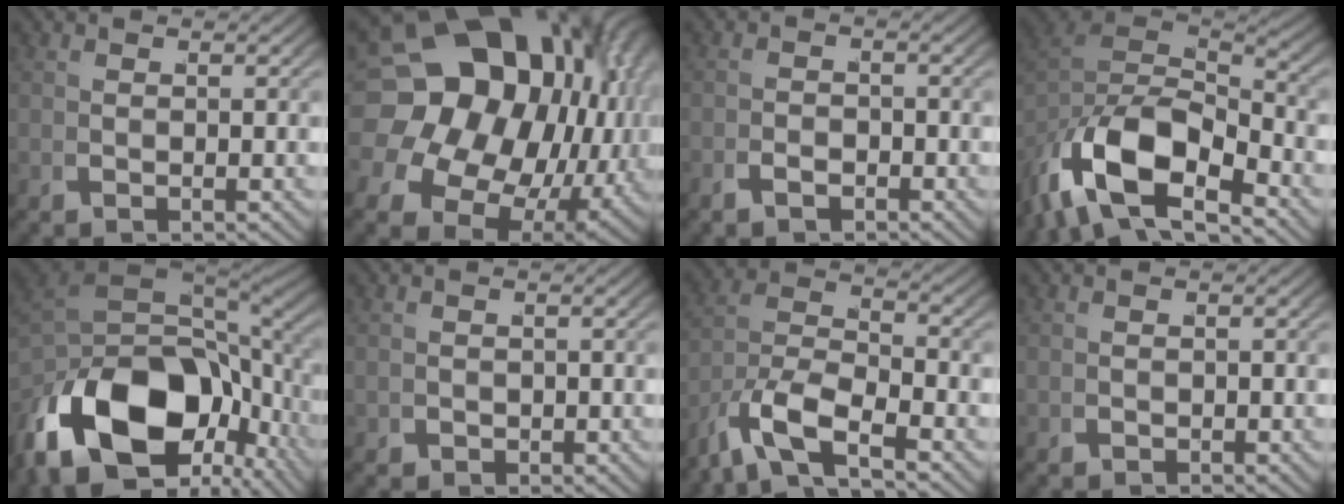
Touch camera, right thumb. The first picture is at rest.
{"total": 27.5, "force": [1.5, 20.5, 18.2], "torque": [-0.319, -0.025, 0.011]}
{"total": 1.3, "force": [-1.3, 0.4, 0.0], "torque": [0.017, 0.006, -0.031]}
{"total": 11.3, "force": [-2.6, 6.2, 9.1], "torque": [-0.211, -0.035, -0.021]}
{"total": 17.7, "force": [-3.7, 10.5, 13.8], "torque": [-0.269, -0.056, -0.030]}
{"total": 2.1, "force": [-0.4, 1.8, 1.0], "torque": [-0.019, -0.015, 0.002]}
{"total": 6.9, "force": [-3.9, 3.1, 4.7], "torque": [-0.104, -0.020, -0.069]}
{"total": 0.8, "force": [-0.3, 0.7, 0.3], "torque": [-0.005, -0.007, -0.001]}